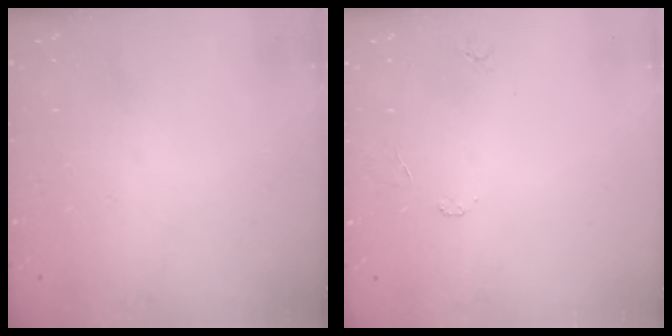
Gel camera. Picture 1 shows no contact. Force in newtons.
{"total": 4.9, "press": 4.9, "slide": 0.4}